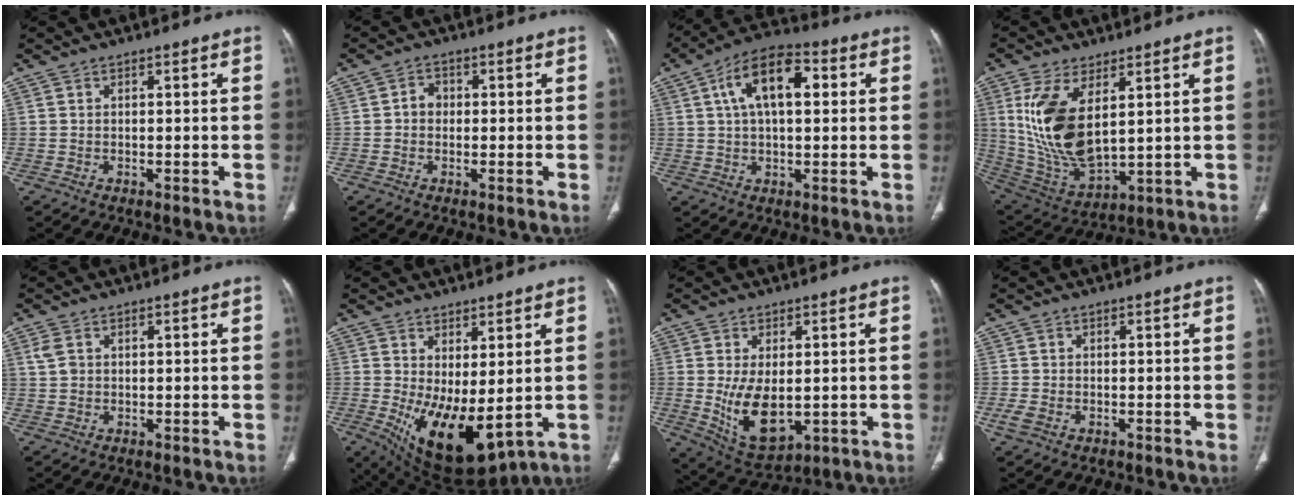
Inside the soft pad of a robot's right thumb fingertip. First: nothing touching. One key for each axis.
{"total": 2.6, "fx": -0.1, "fy": 2.2, "fz": 1.3, "tx": -0.008, "ty": 0.010, "tz": -0.008}
{"total": 12.6, "fx": 3.4, "fy": 6.3, "fz": 10.3, "tx": -0.172, "ty": 0.022, "tz": 0.049}
{"total": 16.4, "fx": 4.4, "fy": 7.9, "fz": 13.6, "tx": -0.269, "ty": -0.023, "tz": 0.108}
{"total": 2.3, "fx": 0.7, "fy": 1.7, "fz": 1.4, "tx": -0.031, "ty": 0.005, "tz": 0.018}
{"total": 13.4, "fx": -1.1, "fy": 6.1, "fz": 11.9, "tx": -0.194, "ty": -0.025, "tz": 0.011}
{"total": 10.9, "fx": -0.9, "fy": 6.2, "fz": 9.0, "tx": -0.145, "ty": -0.016, "tz": 0.008}
{"total": 2.7, "fx": -0.9, "fy": 1.9, "fz": 1.7, "tx": -0.046, "ty": -0.002, "tz": -0.015}